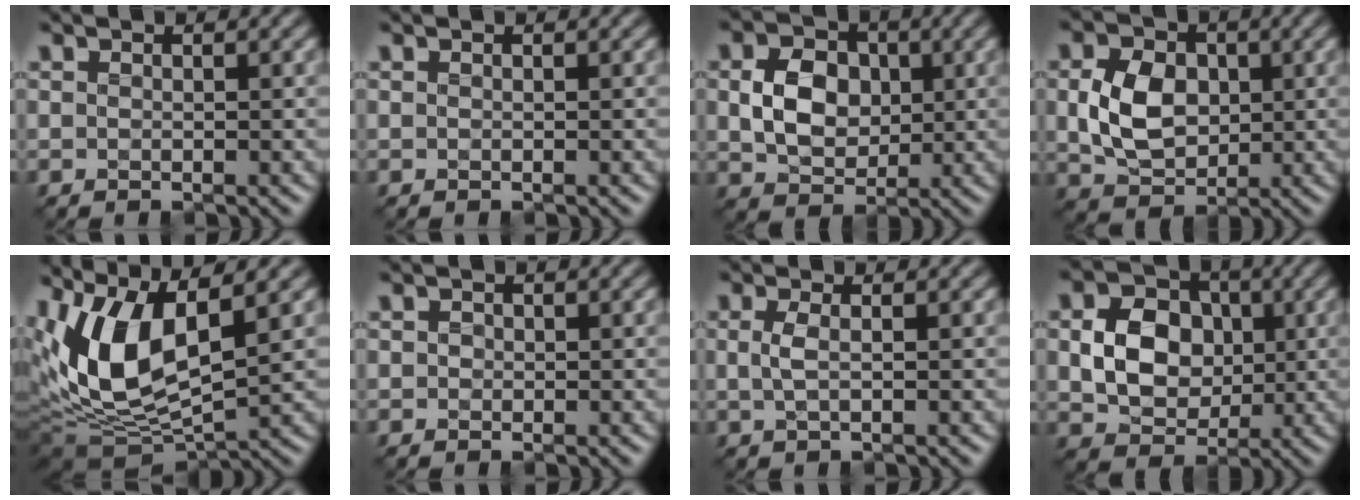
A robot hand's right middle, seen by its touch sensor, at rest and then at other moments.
{"total": 0.0}
{"total": 5.0, "force": [-0.1, 3.8, 3.2], "torque": [-0.066, -0.001, -0.008]}
{"total": 5.4, "force": [-0.3, 4.1, 3.5], "torque": [-0.074, -0.004, -0.007]}
{"total": 9.8, "force": [2.0, 4.4, 8.6], "torque": [-0.177, -0.002, 0.034]}
{"total": 1.1, "force": [0.2, 0.9, 0.5], "torque": [-0.010, 0.007, -0.001]}
{"total": 1.2, "force": [-0.4, 0.2, 1.1], "torque": [-0.029, -0.001, -0.008]}
{"total": 6.0, "force": [-0.3, 4.8, 3.6], "torque": [-0.060, 0.005, -0.014]}